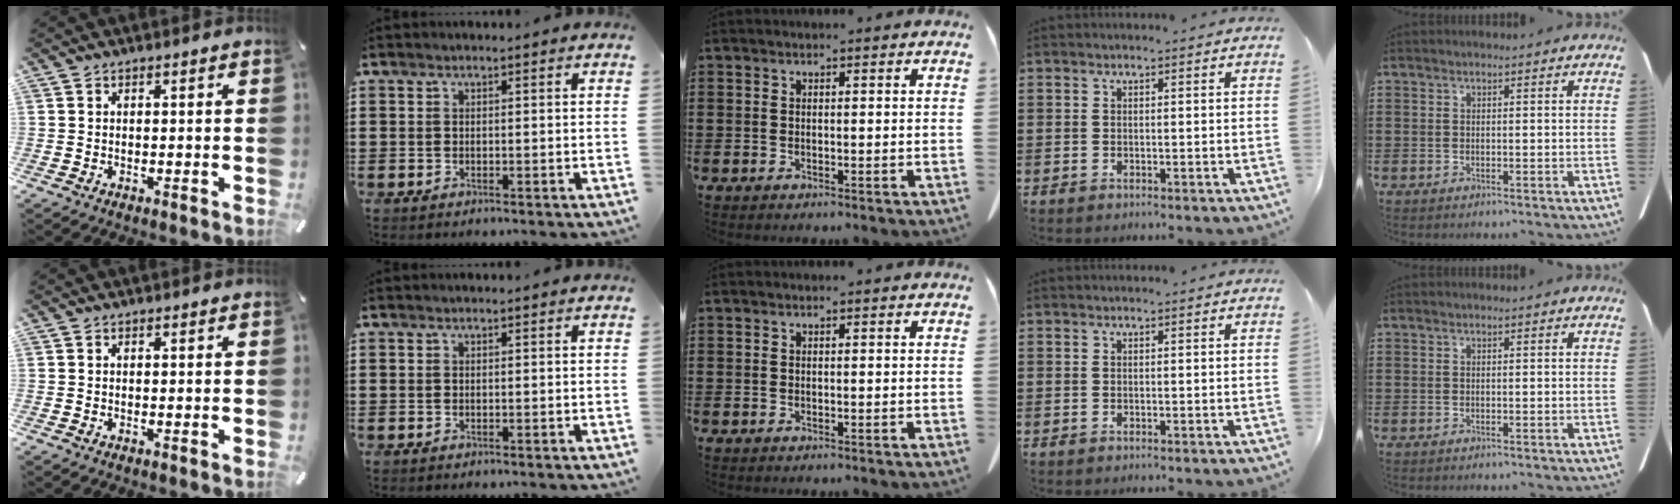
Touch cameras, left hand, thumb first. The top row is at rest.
{}